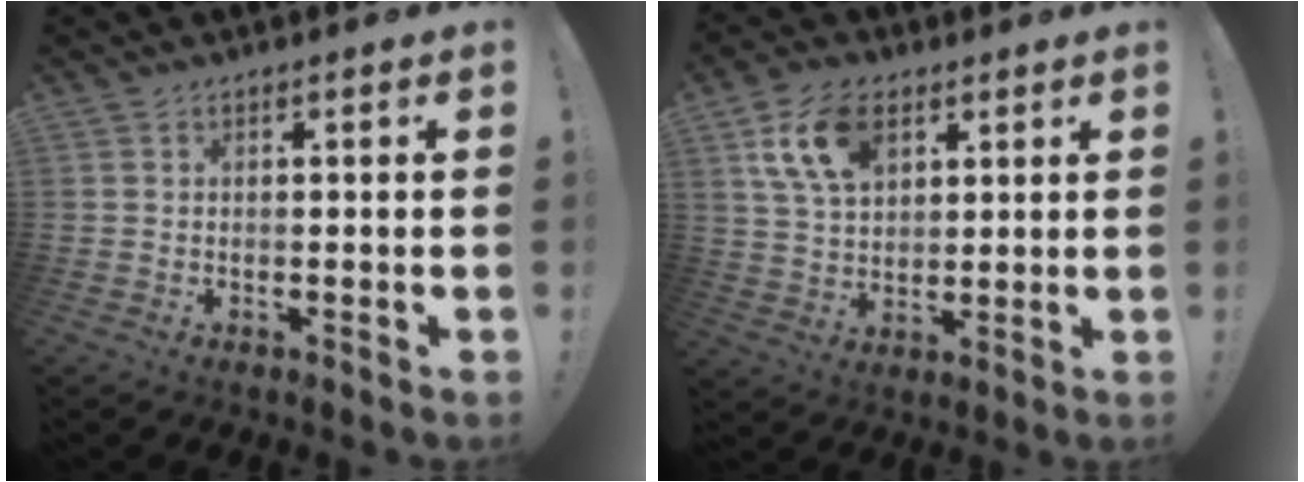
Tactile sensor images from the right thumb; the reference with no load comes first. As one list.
[{"total": 13.9, "force": [6.5, 8.7, 8.6], "torque": [-0.152, -0.010, 0.125]}]